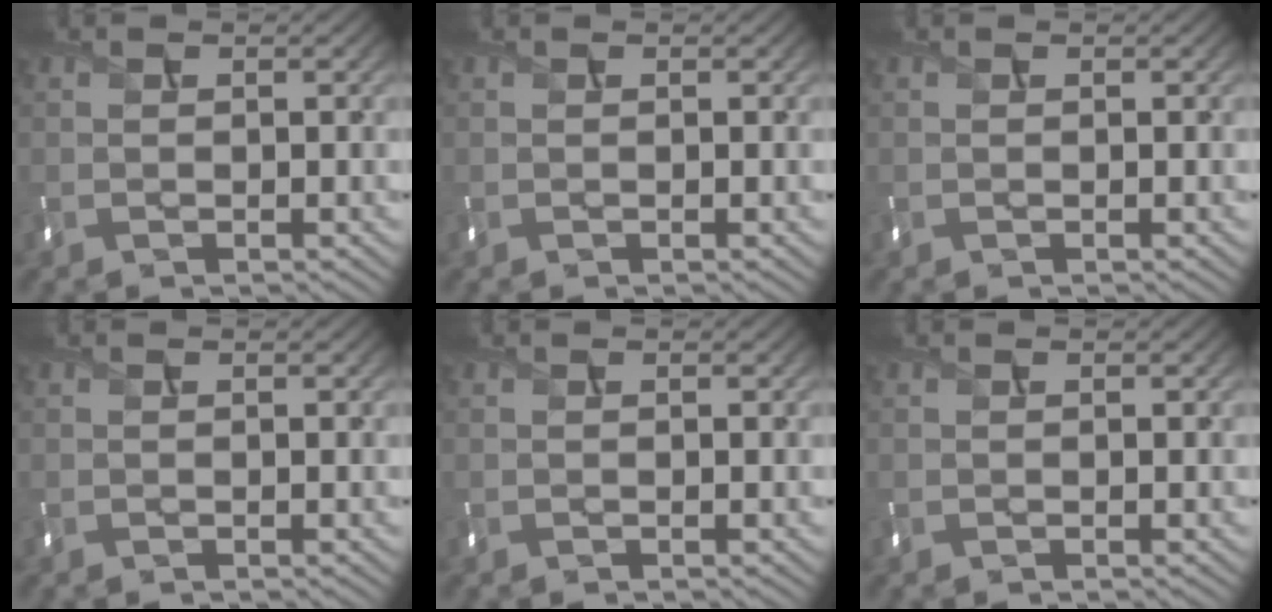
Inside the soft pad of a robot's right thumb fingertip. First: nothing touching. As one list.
[{"total": 0.0}, {"total": 0.0}, {"total": 0.0}, {"total": 0.0}, {"total": 0.0}]